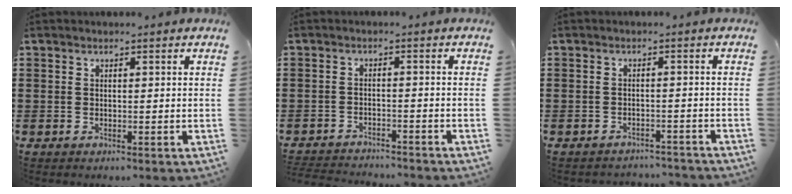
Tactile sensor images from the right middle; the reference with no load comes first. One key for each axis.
{"total": 2.7, "fx": -2.7, "fy": 0.2, "fz": -0.1, "tx": -0.005, "ty": -0.002, "tz": -0.058}
{"total": 1.9, "fx": -1.9, "fy": 0.2, "fz": 0.0, "tx": -0.007, "ty": 0.001, "tz": -0.042}